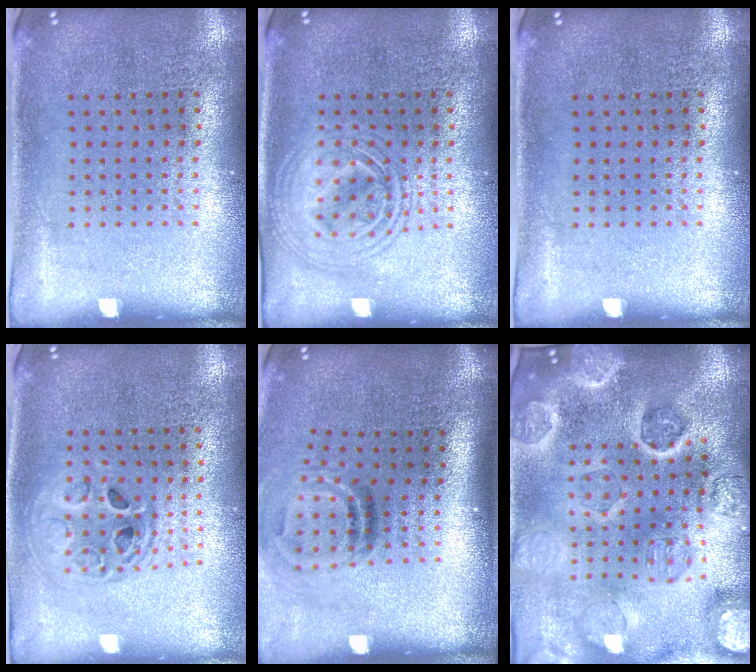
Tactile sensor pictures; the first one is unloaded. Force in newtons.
{"total": 1.9, "press": 1.9, "slide": 0.3}
{"total": 0.0}
{"total": 1.4, "press": 1.2, "slide": 0.6}
{"total": 2.0, "press": 1.1, "slide": 1.6}
{"total": 4.4, "press": 4.0, "slide": 1.8}